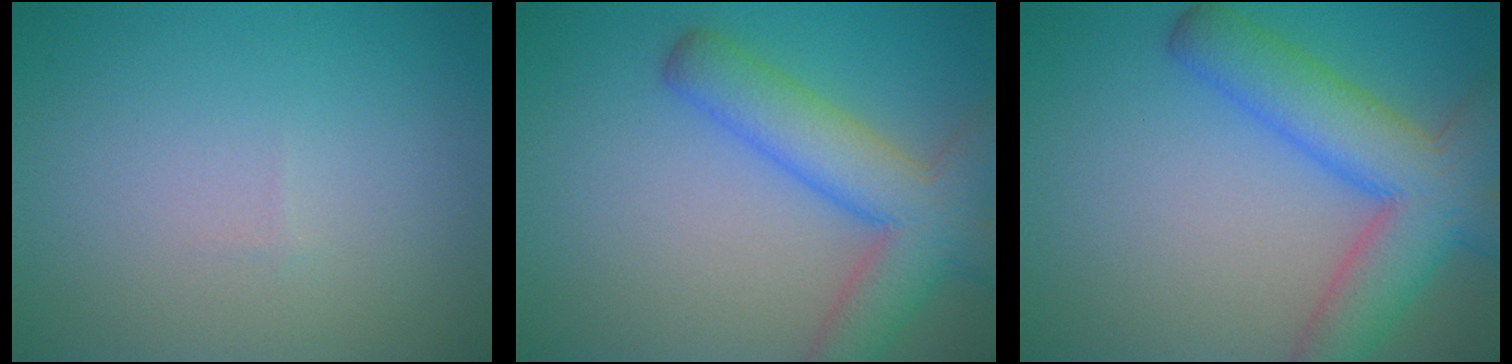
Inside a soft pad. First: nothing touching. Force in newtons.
{"total": 6.9, "press": 6.9, "slide": 0.3}
{"total": 8.2, "press": 8.1, "slide": 0.5}